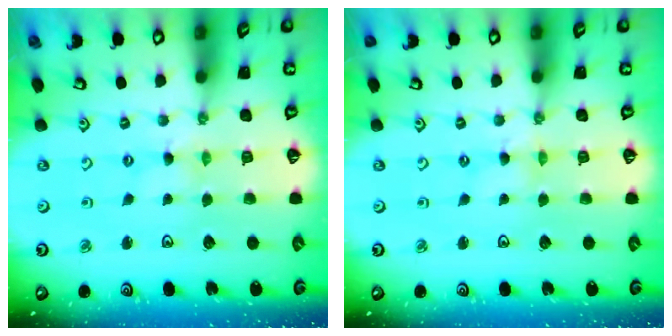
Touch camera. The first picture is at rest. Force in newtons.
{"total": 0.0}